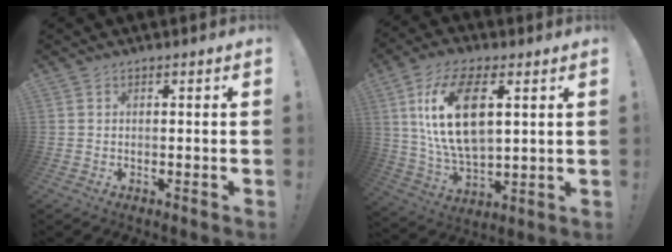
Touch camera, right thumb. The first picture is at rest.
{"total": 18.5, "force": [5.9, 9.4, 14.9], "torque": [-0.286, -0.011, 0.100]}